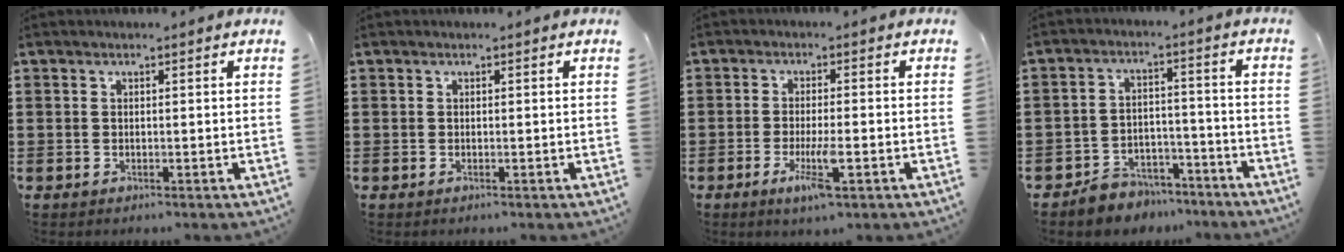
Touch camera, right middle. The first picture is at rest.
{"total": 0.0}
{"total": 5.6, "force": [-2.3, 1.1, 5.0], "torque": [-0.099, -0.011, -0.042]}
{"total": 5.2, "force": [-4.9, 1.6, 0.2], "torque": [-0.003, 0.020, -0.099]}